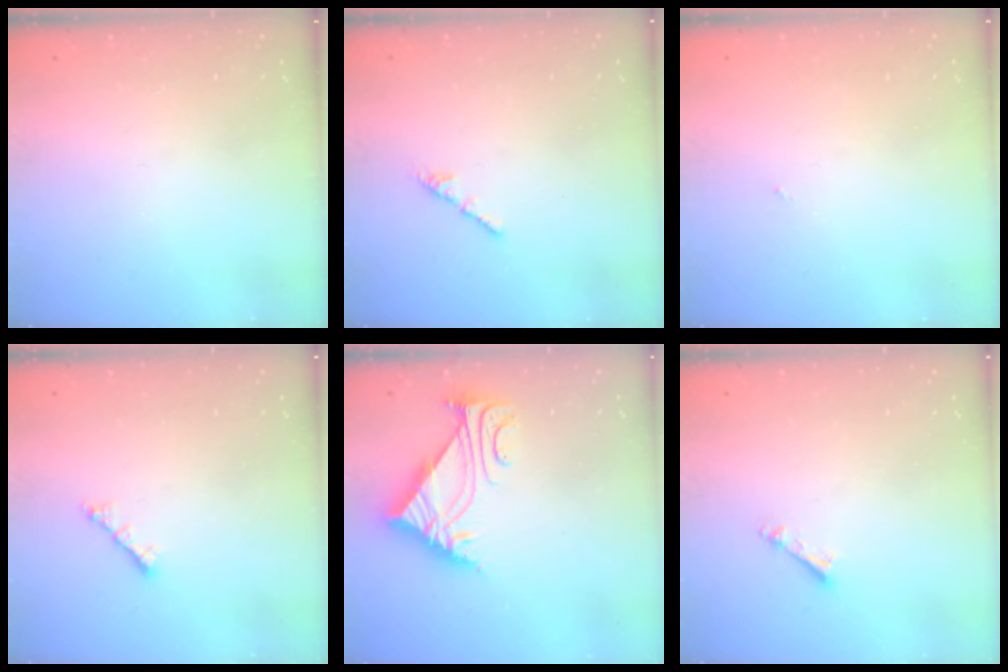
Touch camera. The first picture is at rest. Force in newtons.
{"total": 2.1, "press": 2.0, "slide": 0.7}
{"total": 0.0}
{"total": 1.8, "press": 1.7, "slide": 0.6}
{"total": 7.5, "press": 7.5, "slide": 0.4}
{"total": 3.6, "press": 3.6, "slide": 0.3}